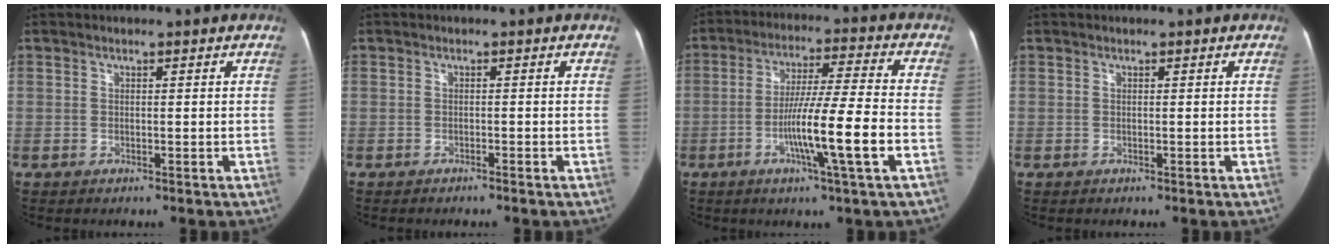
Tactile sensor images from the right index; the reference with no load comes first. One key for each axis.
{"total": 0.7, "fx": -0.6, "fy": 0.1, "fz": 0.2, "tx": -0.010, "ty": 0.000, "tz": -0.011}
{"total": 12.5, "fx": -4.1, "fy": -0.7, "fz": 11.8, "tx": -0.206, "ty": -0.004, "tz": -0.075}
{"total": 0.0}